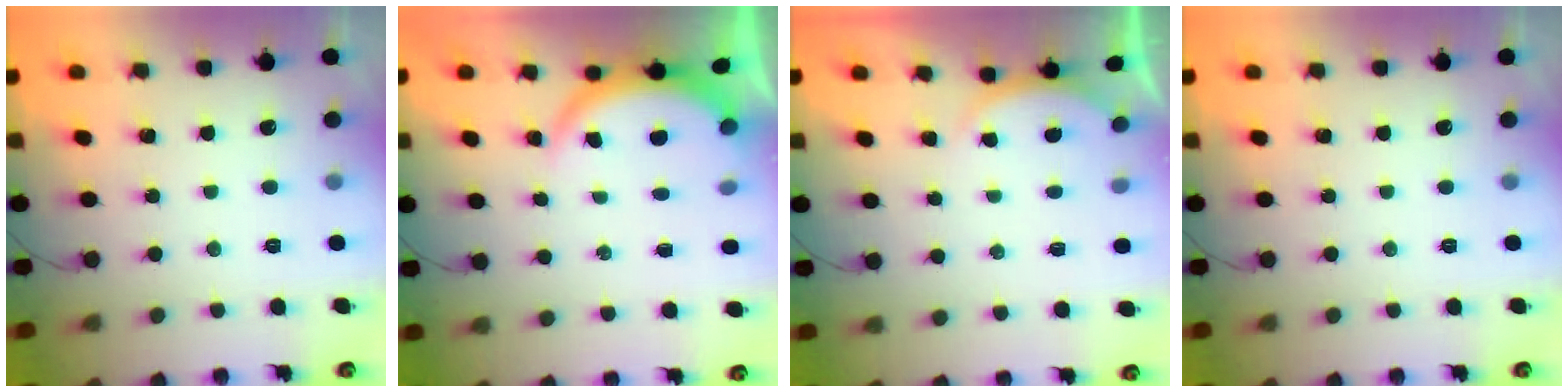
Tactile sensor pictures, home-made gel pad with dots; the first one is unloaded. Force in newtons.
{"total": 3.9, "press": 3.9, "slide": 0.2}
{"total": 1.6, "press": 1.5, "slide": 0.6}
{"total": 0.0}